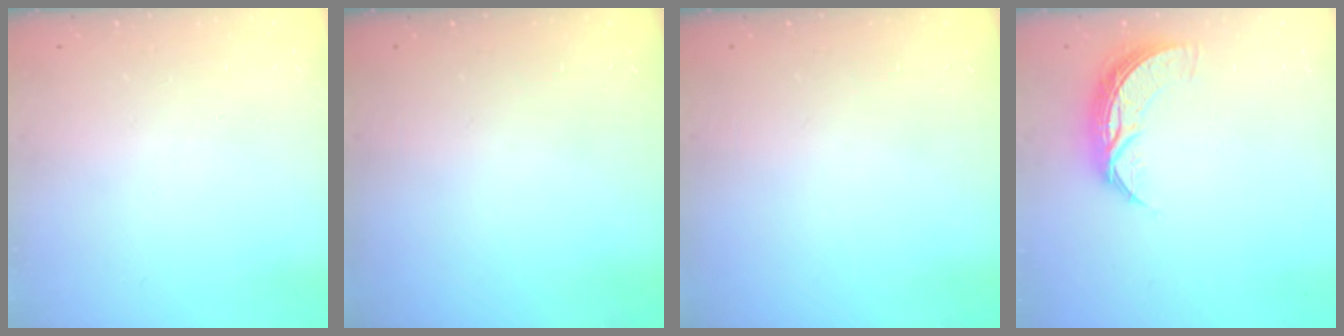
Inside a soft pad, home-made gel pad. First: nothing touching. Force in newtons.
{"total": 0.0}
{"total": 0.0}
{"total": 8.3, "press": 8.2, "slide": 0.3}